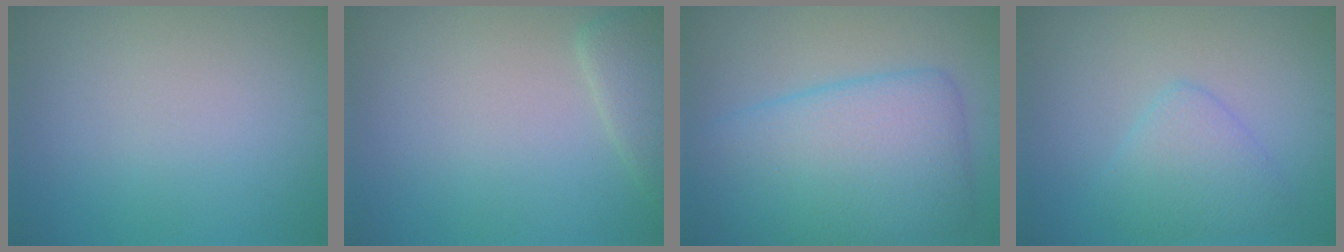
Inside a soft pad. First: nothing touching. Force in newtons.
{"total": 2.6, "press": 2.6, "slide": 0.3}
{"total": 8.1, "press": 8.1, "slide": 0.2}
{"total": 3.0, "press": 3.0, "slide": 0.0}